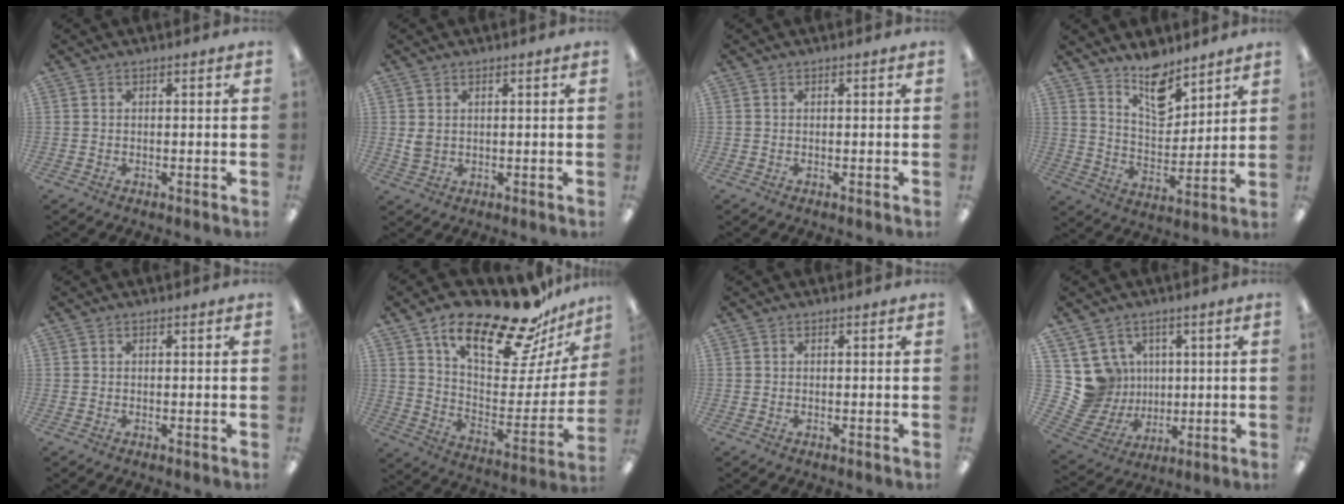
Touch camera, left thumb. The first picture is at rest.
{"total": 2.4, "force": [1.1, 1.8, 1.2], "torque": [-0.018, -0.001, 0.018]}
{"total": 0.0}
{"total": 11.2, "force": [9.1, 4.8, 4.4], "torque": [-0.060, -0.064, 0.165]}
{"total": 0.0}
{"total": 23.3, "force": [17.5, 7.2, 13.6], "torque": [-0.208, -0.118, 0.288]}
{"total": 0.0}
{"total": 11.1, "force": [3.4, 10.4, 1.8], "torque": [-0.067, -0.033, 0.076]}